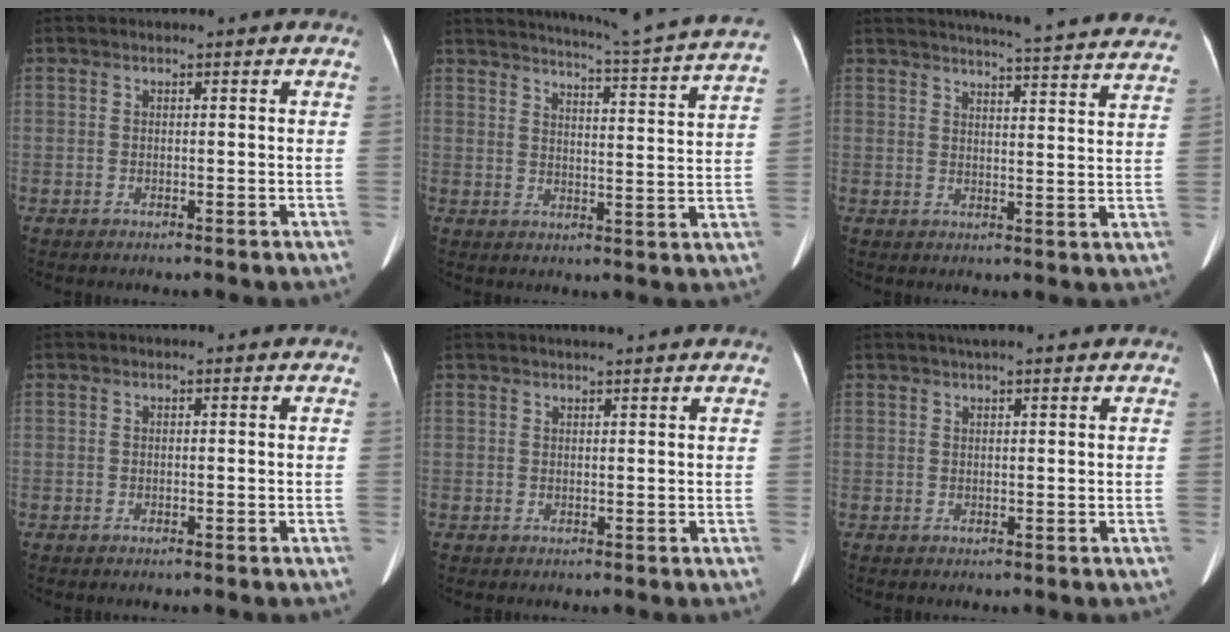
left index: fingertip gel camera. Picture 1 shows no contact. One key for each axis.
{"total": 19.0, "fx": 17.5, "fy": -2.3, "fz": 6.9, "tx": -0.121, "ty": -0.062, "tz": 0.214}
{"total": 23.0, "fx": 21.8, "fy": 0.5, "fz": 7.4, "tx": -0.109, "ty": -0.054, "tz": 0.250}
{"total": 0.0}
{"total": 4.2, "fx": 3.7, "fy": -0.5, "fz": 1.9, "tx": -0.026, "ty": 0.020, "tz": 0.046}
{"total": 5.4, "fx": 4.5, "fy": 0.2, "fz": 3.0, "tx": -0.041, "ty": 0.027, "tz": 0.064}